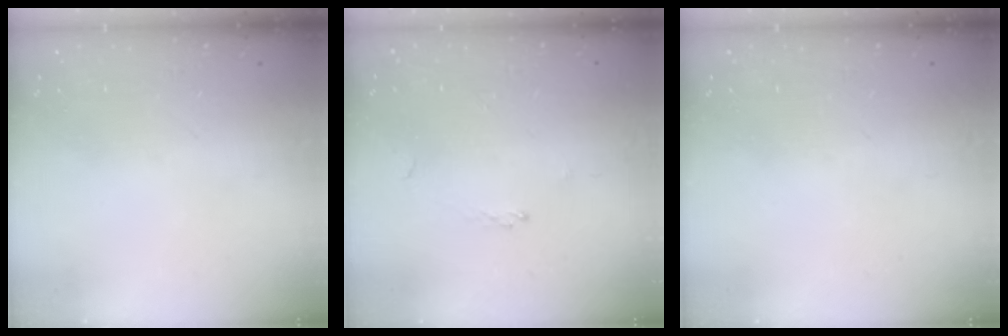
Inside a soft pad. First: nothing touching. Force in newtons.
{"total": 0.0}
{"total": 0.0}